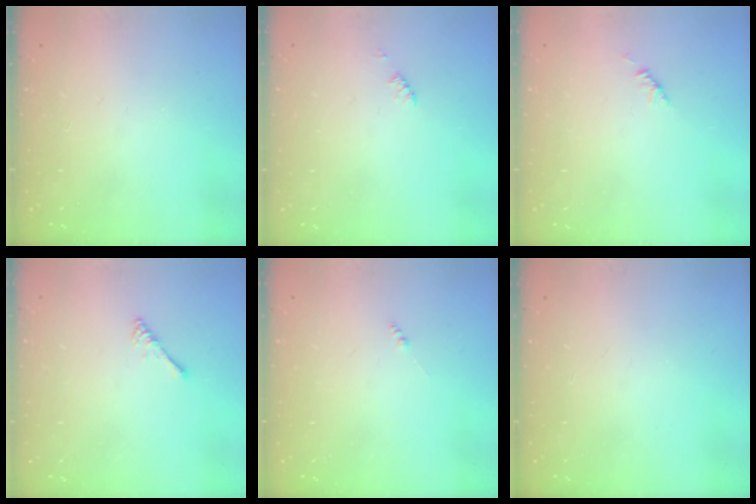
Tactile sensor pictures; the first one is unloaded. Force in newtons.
{"total": 1.2, "press": 1.2, "slide": 0.2}
{"total": 1.9, "press": 1.8, "slide": 0.6}
{"total": 2.5, "press": 2.5, "slide": 0.4}
{"total": 0.0}
{"total": 0.0}